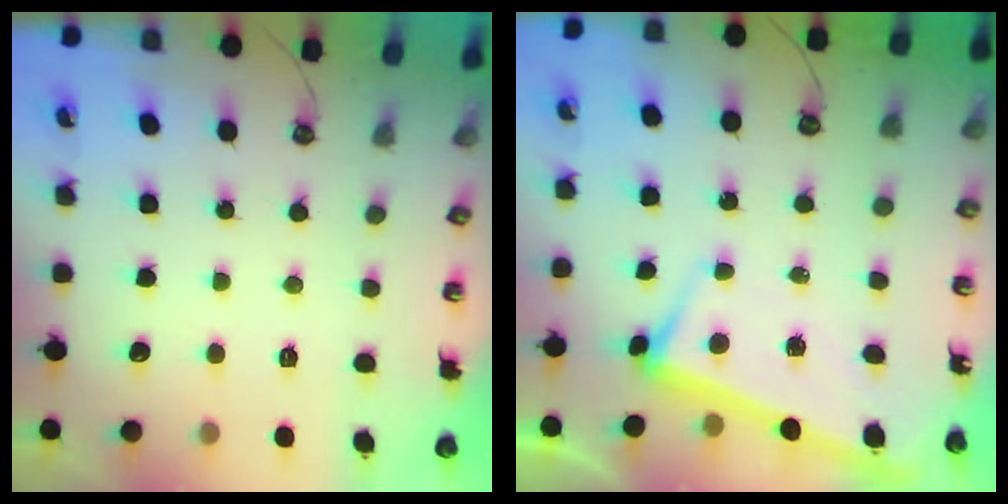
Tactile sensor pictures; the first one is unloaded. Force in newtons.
{"total": 3.4, "press": 3.3, "slide": 0.5}